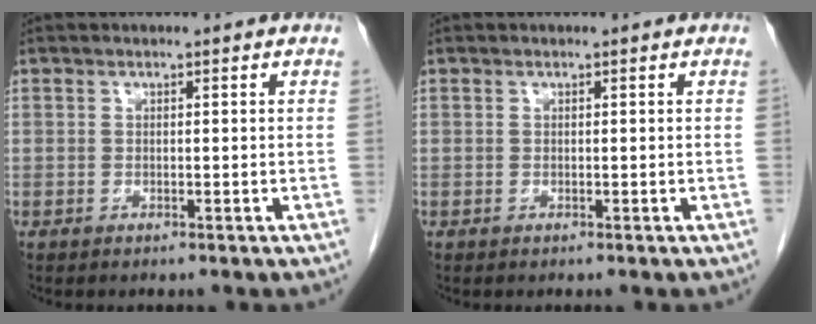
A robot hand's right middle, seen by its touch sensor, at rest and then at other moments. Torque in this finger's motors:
{"motor_torque": [-0.03, -0.03, 0.01, 0.00]}